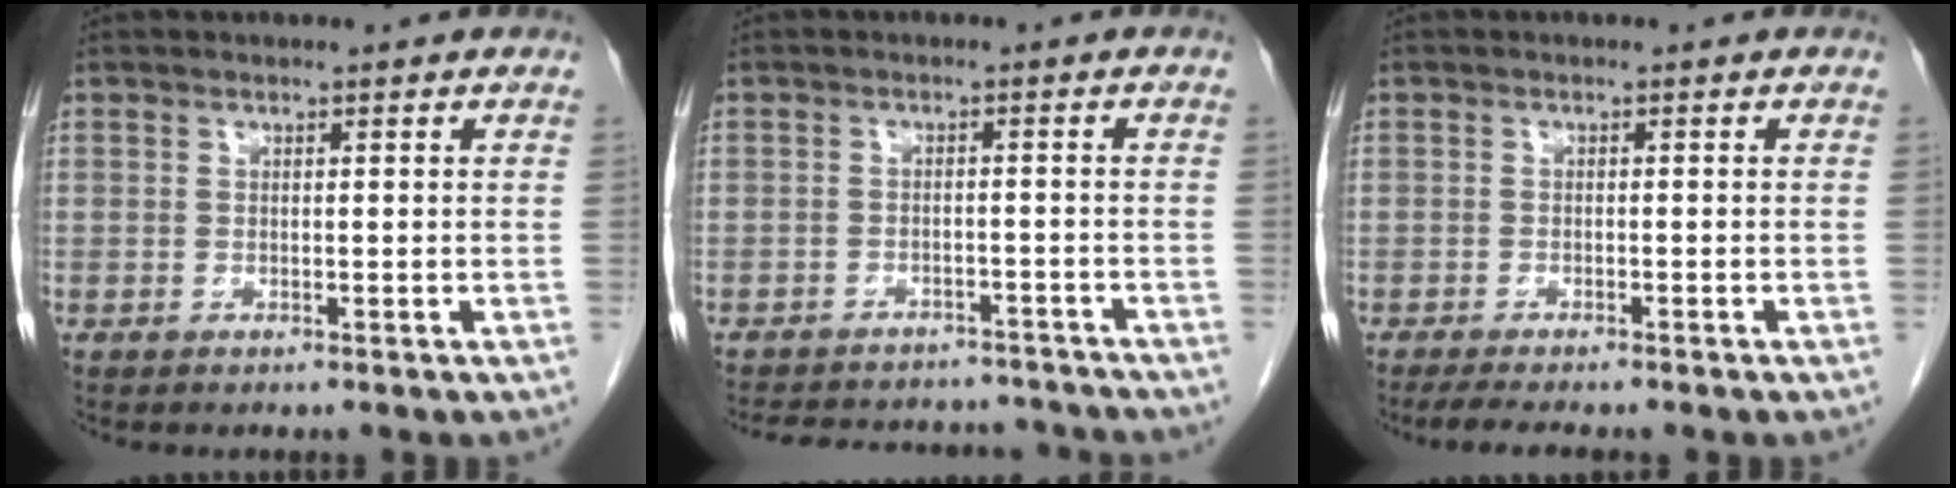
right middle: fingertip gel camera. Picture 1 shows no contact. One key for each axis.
{"total": 14.4, "fx": -13.2, "fy": 4.3, "fz": 3.7, "tx": -0.078, "ty": 0.013, "tz": -0.163}
{"total": 4.5, "fx": -3.7, "fy": 0.6, "fz": 2.4, "tx": -0.036, "ty": -0.010, "tz": -0.052}